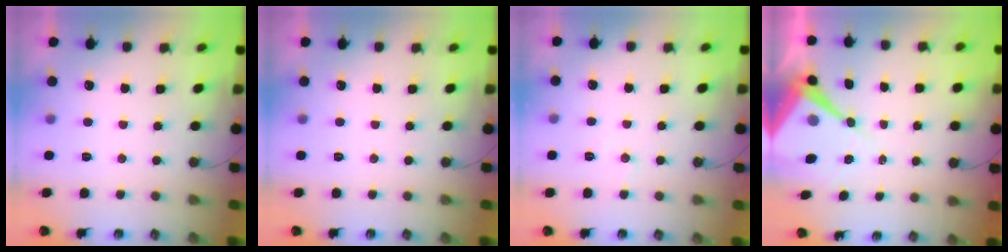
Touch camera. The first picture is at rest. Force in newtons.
{"total": 0.0}
{"total": 5.2, "press": 5.2, "slide": 0.8}
{"total": 9.8, "press": 9.8, "slide": 0.8}